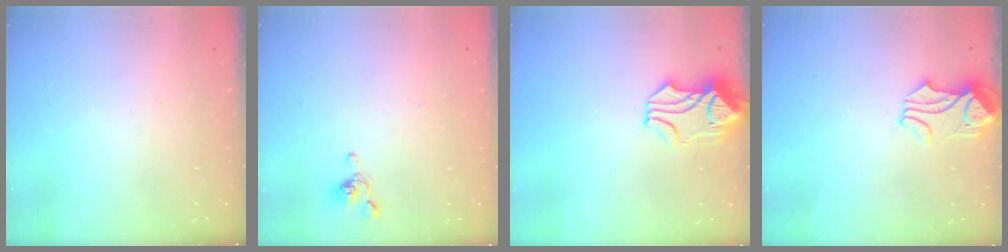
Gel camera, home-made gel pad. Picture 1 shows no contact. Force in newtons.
{"total": 2.2, "press": 2.0, "slide": 0.8}
{"total": 1.7, "press": 1.2, "slide": 1.3}
{"total": 1.6, "press": 1.1, "slide": 1.1}